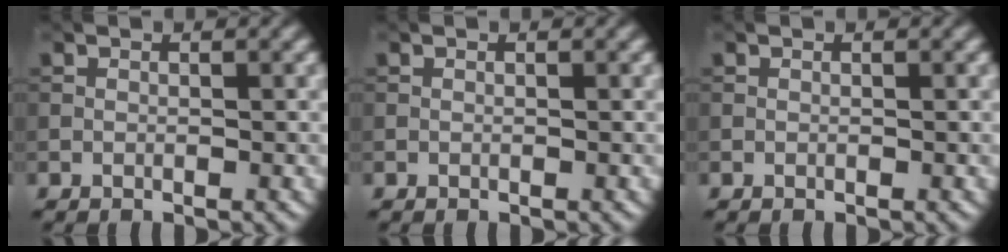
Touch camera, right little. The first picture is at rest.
{"total": 0.0}
{"total": 0.0}